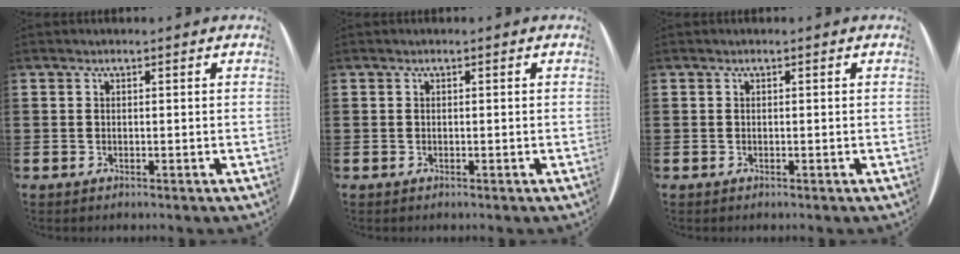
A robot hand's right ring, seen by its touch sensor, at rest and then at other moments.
{"total": 0.0}
{"total": 0.0}